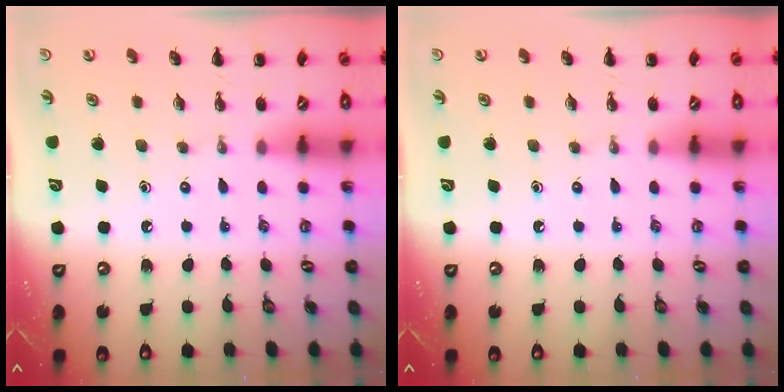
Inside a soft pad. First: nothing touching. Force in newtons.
{"total": 0.0}